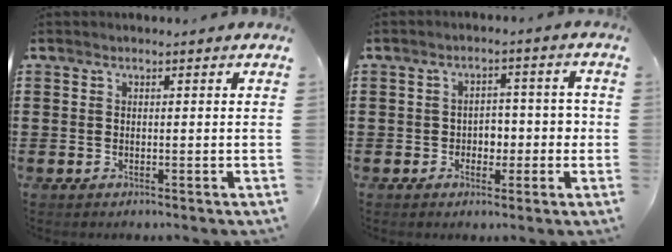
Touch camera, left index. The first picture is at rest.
{"total": 3.5, "force": [-0.8, 2.7, 2.2], "torque": [-0.041, 0.005, -0.024]}